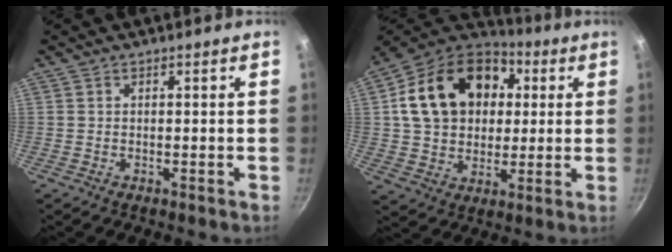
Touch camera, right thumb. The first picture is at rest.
{"total": 22.0, "force": [4.7, 16.6, 13.7], "torque": [-0.216, 0.024, 0.075]}